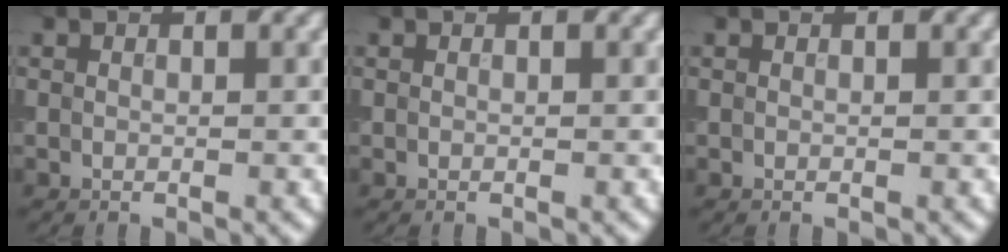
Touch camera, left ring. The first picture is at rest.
{"total": 0.0}
{"total": 0.0}